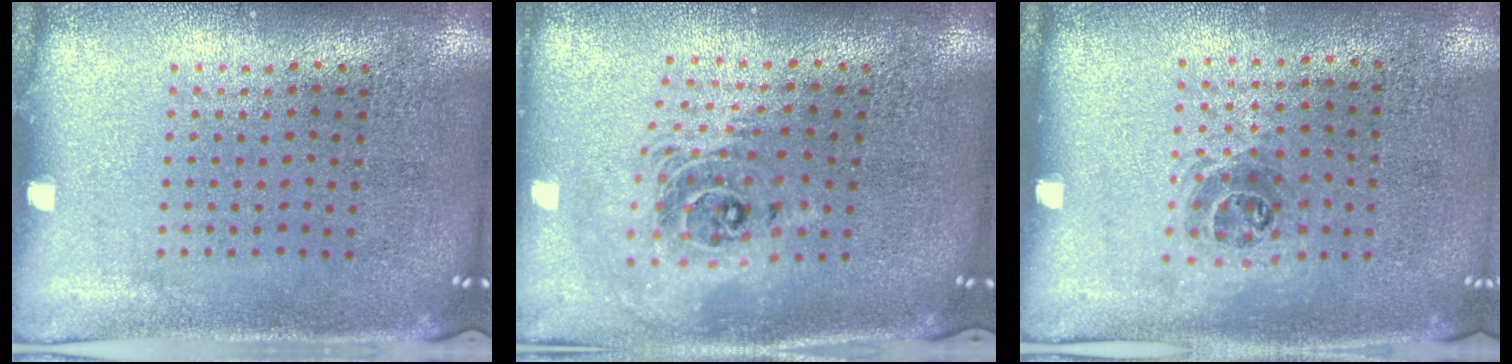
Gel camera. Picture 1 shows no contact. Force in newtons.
{"total": 2.0, "press": 1.6, "slide": 1.3}
{"total": 1.0, "press": 0.7, "slide": 0.6}